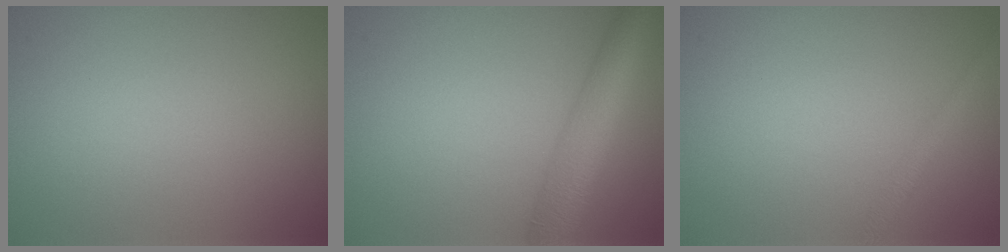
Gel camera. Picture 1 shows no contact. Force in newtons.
{"total": 6.4, "press": 6.4, "slide": 0.2}
{"total": 1.3, "press": 1.3, "slide": 0.1}